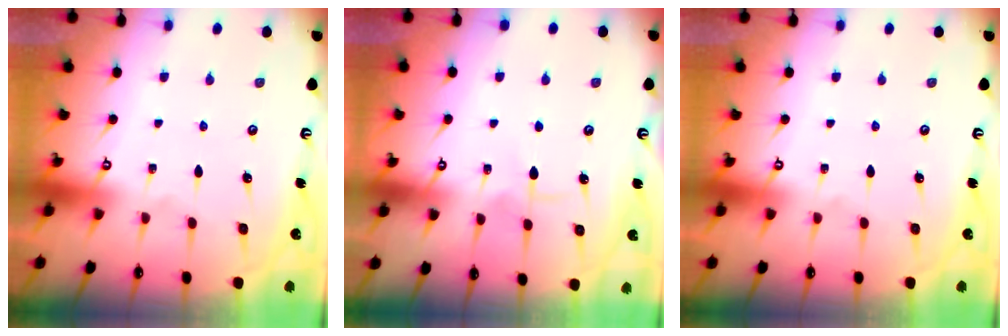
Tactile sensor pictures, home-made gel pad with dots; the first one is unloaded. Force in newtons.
{"total": 4.4, "press": 4.4, "slide": 0.5}
{"total": 0.0}